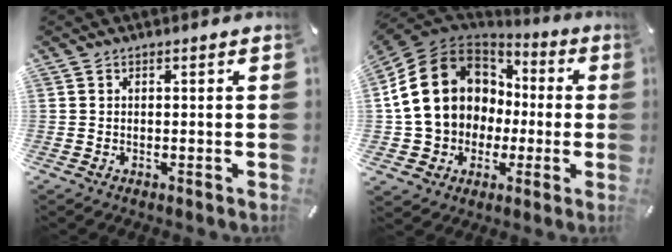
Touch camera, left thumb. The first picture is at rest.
{"total": 18.8, "force": [1.2, 16.5, 9.0], "torque": [-0.191, 0.001, 0.033]}